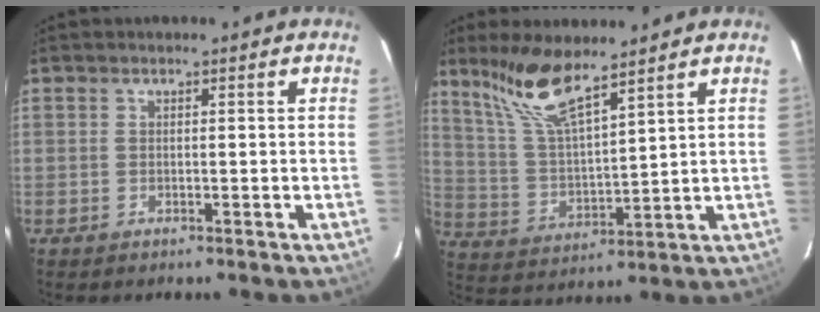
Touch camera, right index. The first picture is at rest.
{"total": 11.4, "force": [8.8, 1.8, 7.1], "torque": [-0.139, 0.004, 0.183]}